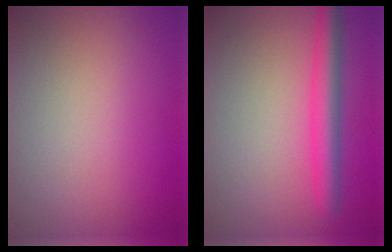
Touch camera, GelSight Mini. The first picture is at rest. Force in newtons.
{"total": 3.9, "press": 3.9, "slide": 0.1}